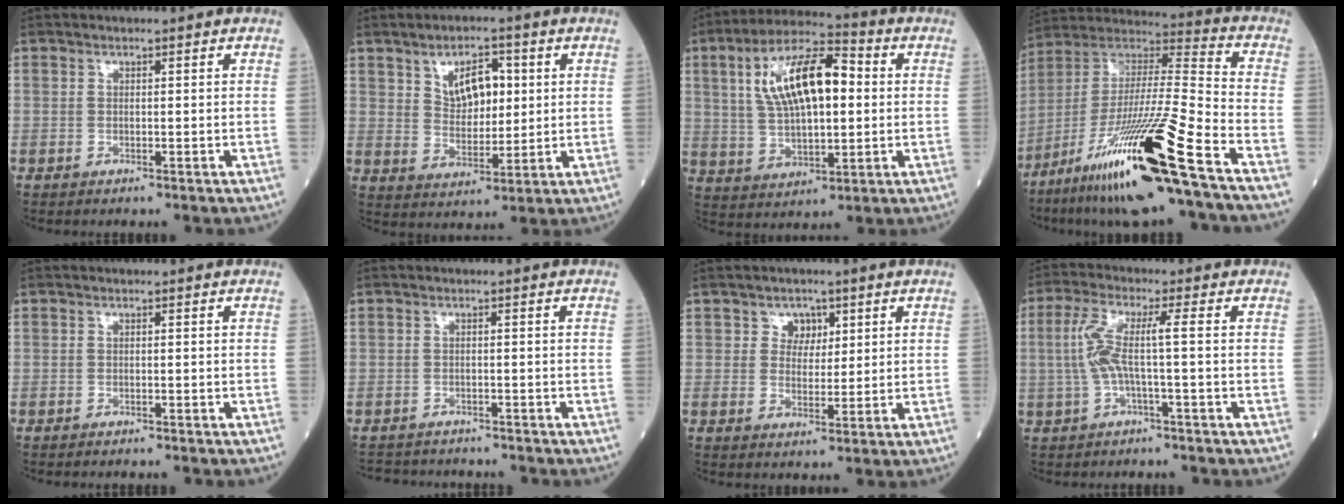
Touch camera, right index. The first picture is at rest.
{"total": 7.0, "force": [2.4, 3.7, 5.4], "torque": [-0.089, 0.009, 0.048]}
{"total": 14.6, "force": [2.8, 5.4, 13.3], "torque": [-0.251, 0.028, 0.049]}
{"total": 23.2, "force": [-13.2, -0.3, 19.1], "torque": [-0.369, -0.040, -0.244]}
{"total": 2.9, "force": [-2.7, 0.3, 1.1], "torque": [-0.016, -0.002, -0.033]}
{"total": 6.2, "force": [-5.9, 1.7, 0.9], "torque": [-0.009, 0.000, -0.084]}
{"total": 3.3, "force": [1.5, 2.7, 1.1], "torque": [-0.010, 0.003, 0.023]}
{"total": 5.6, "force": [-0.5, 0.0, 5.6], "torque": [-0.126, 0.021, -0.007]}